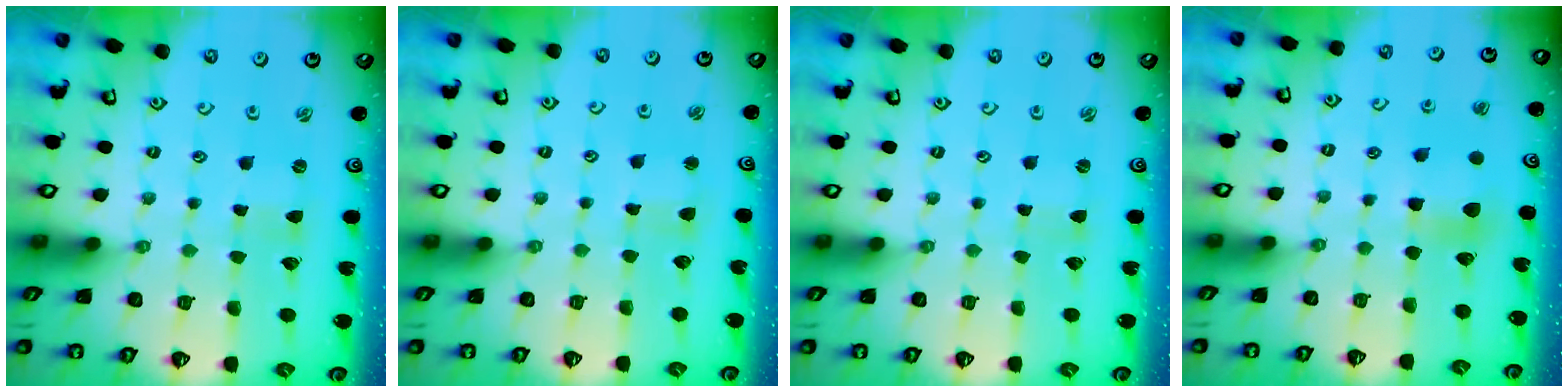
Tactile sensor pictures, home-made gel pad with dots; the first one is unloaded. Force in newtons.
{"total": 2.7, "press": 2.6, "slide": 0.4}
{"total": 0.0}
{"total": 8.2, "press": 8.2, "slide": 0.5}